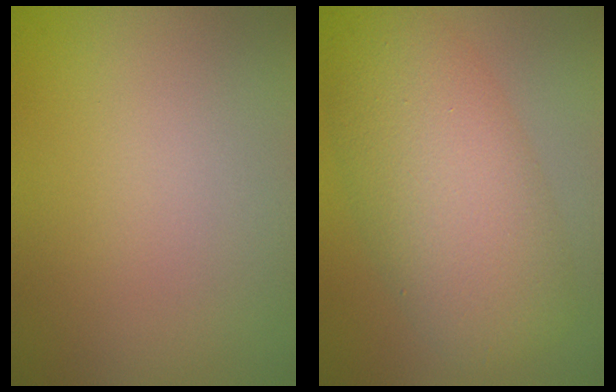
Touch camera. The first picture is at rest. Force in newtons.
{"total": 8.4, "press": 8.4, "slide": 0.0}